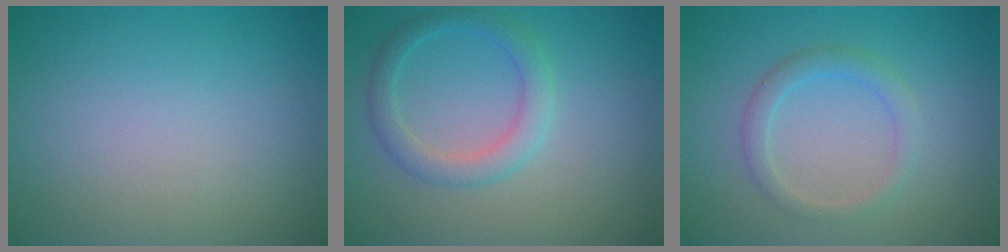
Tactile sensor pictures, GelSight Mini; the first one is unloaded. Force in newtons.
{"total": 2.7, "press": 2.7, "slide": 0.1}
{"total": 2.1, "press": 2.1, "slide": 0.1}